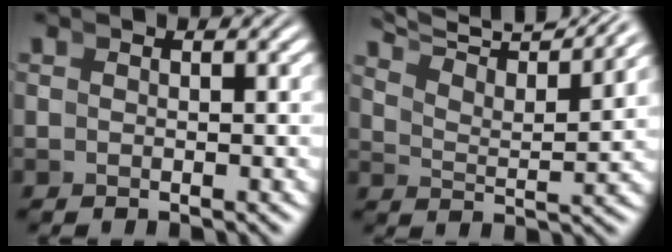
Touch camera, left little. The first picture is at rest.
{"total": 10.4, "force": [9.0, 2.9, 4.3], "torque": [-0.071, 0.041, 0.124]}